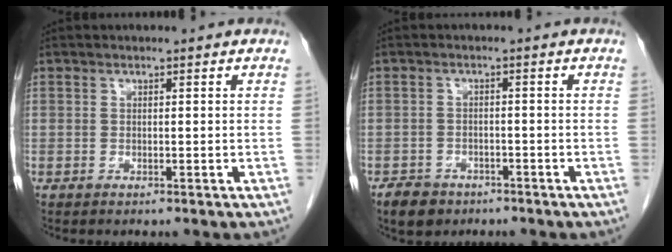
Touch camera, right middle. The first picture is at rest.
{"total": 4.0, "force": [-2.8, 2.6, 1.0], "torque": [-0.023, 0.004, -0.042]}